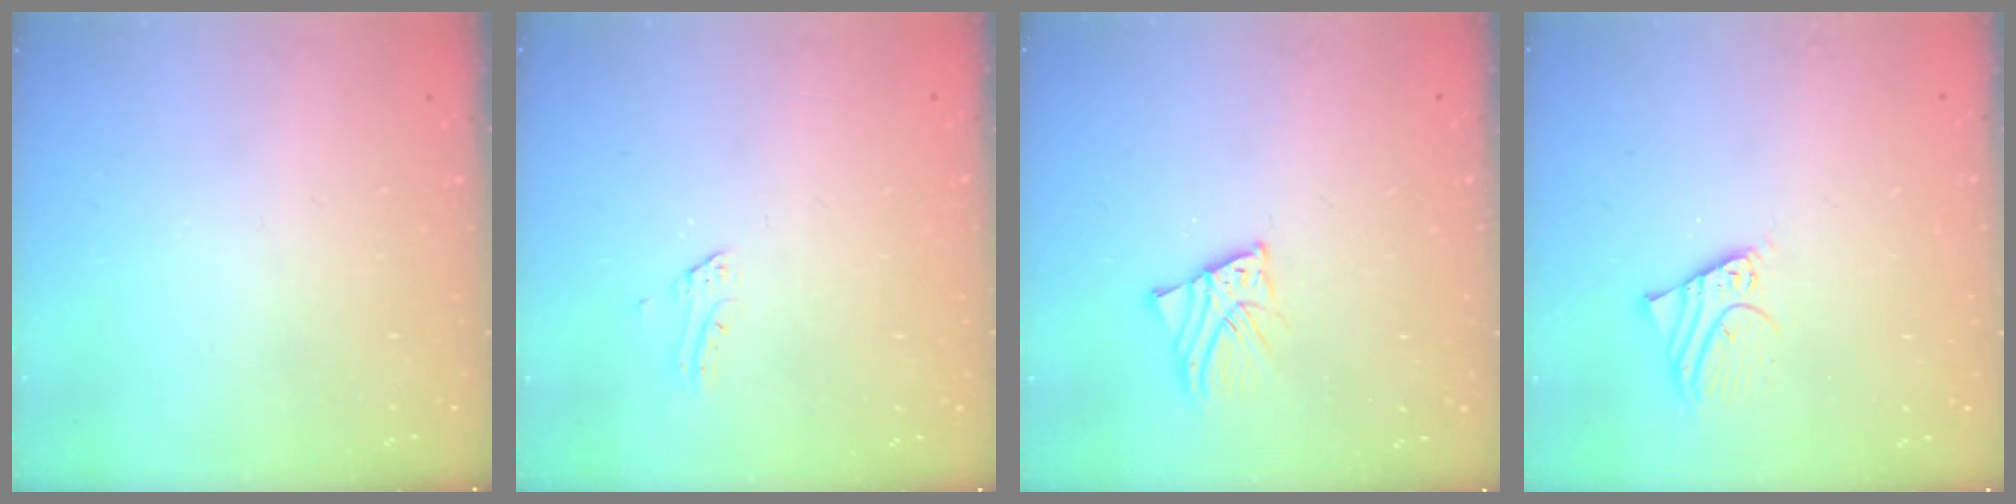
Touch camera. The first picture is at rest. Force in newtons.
{"total": 1.4, "press": 1.4, "slide": 0.1}
{"total": 2.9, "press": 2.9, "slide": 0.2}
{"total": 2.9, "press": 2.9, "slide": 0.0}